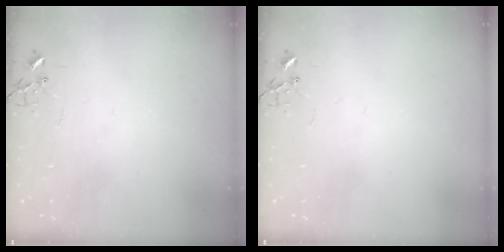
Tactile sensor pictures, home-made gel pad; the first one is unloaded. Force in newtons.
{"total": 0.0}